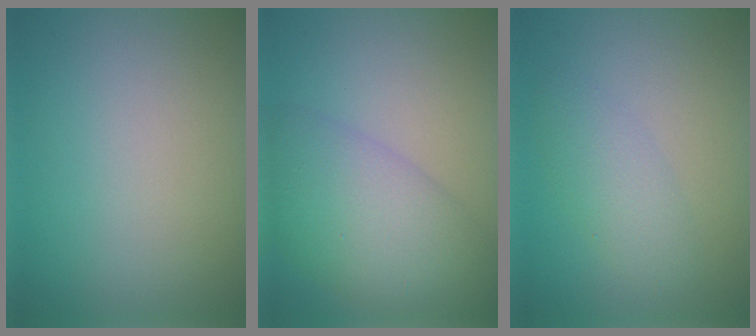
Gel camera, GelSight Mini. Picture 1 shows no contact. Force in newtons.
{"total": 8.0, "press": 8.0, "slide": 0.1}
{"total": 2.7, "press": 2.7, "slide": 0.0}